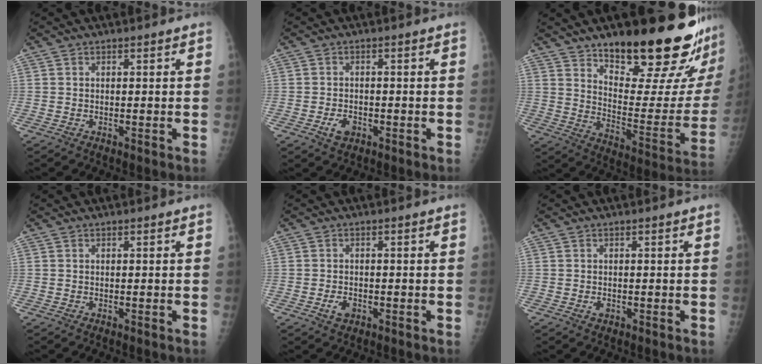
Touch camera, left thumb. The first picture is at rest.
{"total": 2.6, "force": [-1.0, 1.7, 1.6], "torque": [-0.024, 0.002, -0.013]}
{"total": 26.3, "force": [18.6, 6.9, 17.2], "torque": [-0.211, -0.108, 0.270]}
{"total": 0.0}
{"total": 2.0, "force": [-0.7, 1.3, 1.4], "torque": [-0.022, 0.002, -0.009]}
{"total": 1.0, "force": [0.1, 0.5, 0.8], "torque": [-0.013, 0.005, 0.005]}